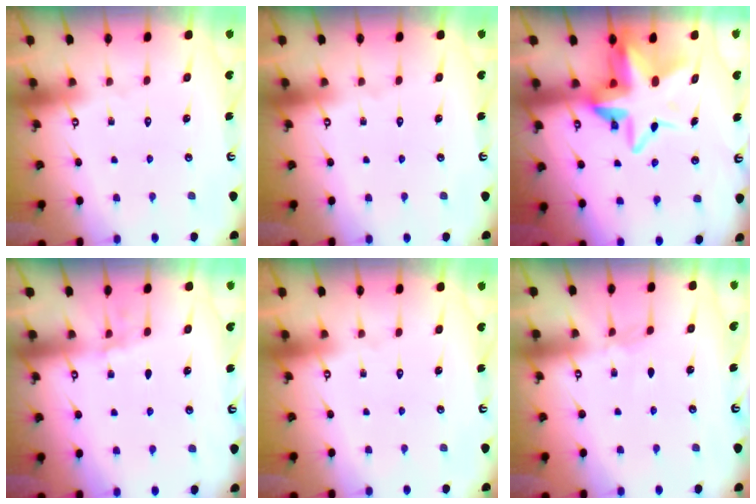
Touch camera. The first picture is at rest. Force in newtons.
{"total": 0.0}
{"total": 11.4, "press": 11.3, "slide": 1.6}
{"total": 2.4, "press": 2.3, "slide": 0.3}
{"total": 0.0}
{"total": 3.1, "press": 3.1, "slide": 0.5}